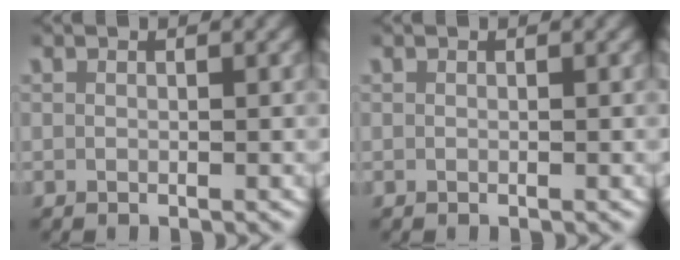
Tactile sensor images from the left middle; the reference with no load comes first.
{"total": 0.0}